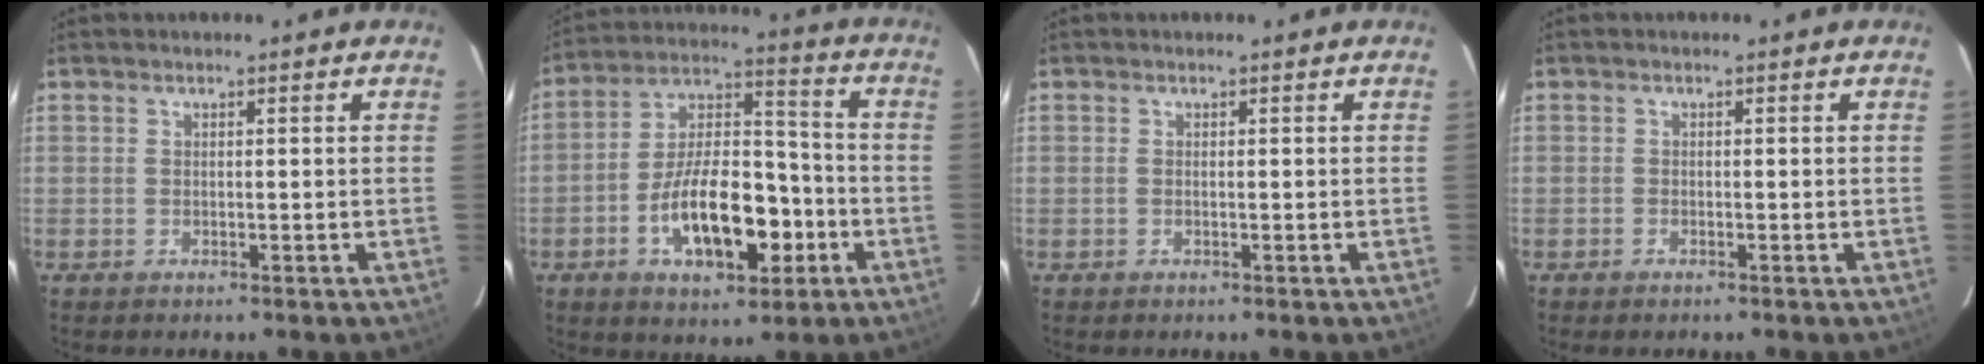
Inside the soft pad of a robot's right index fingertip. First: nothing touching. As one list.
[{"total": 16.9, "force": [-6.1, 8.1, 13.6], "torque": [-0.249, 0.020, -0.091]}, {"total": 0.0}, {"total": 0.7, "force": [-0.6, 0.3, 0.2], "torque": [-0.005, 0.000, -0.013]}]